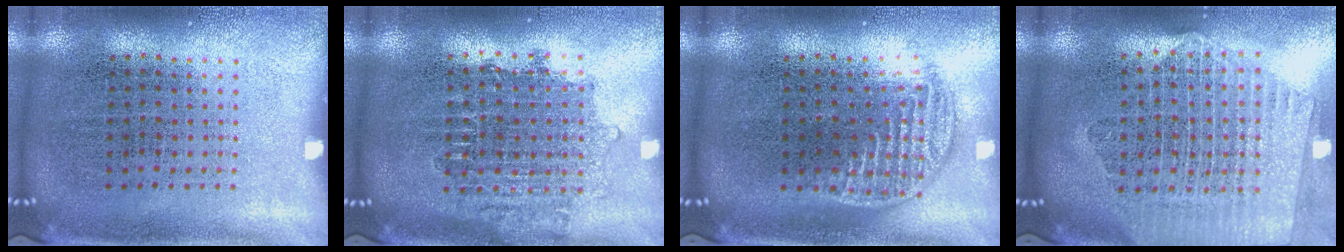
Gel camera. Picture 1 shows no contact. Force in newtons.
{"total": 1.6, "press": 1.3, "slide": 0.9}
{"total": 1.3, "press": 1.1, "slide": 0.7}
{"total": 2.3, "press": 2.0, "slide": 1.2}